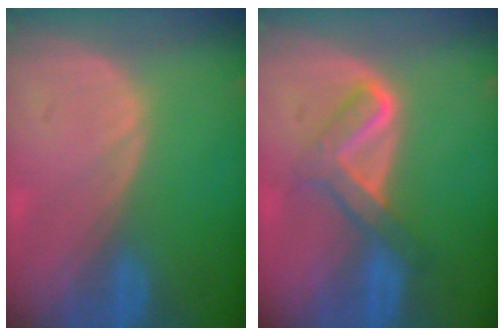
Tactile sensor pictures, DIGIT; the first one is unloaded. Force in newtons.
{"total": 5.2, "press": 5.1, "slide": 0.6}